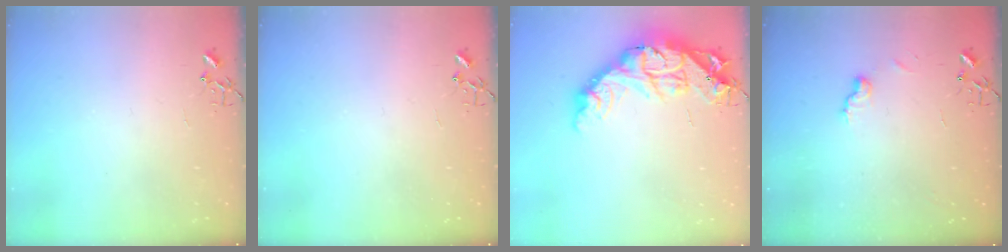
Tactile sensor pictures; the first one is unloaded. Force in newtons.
{"total": 0.0}
{"total": 21.4, "press": 21.3, "slide": 2.0}
{"total": 6.7, "press": 6.6, "slide": 0.7}